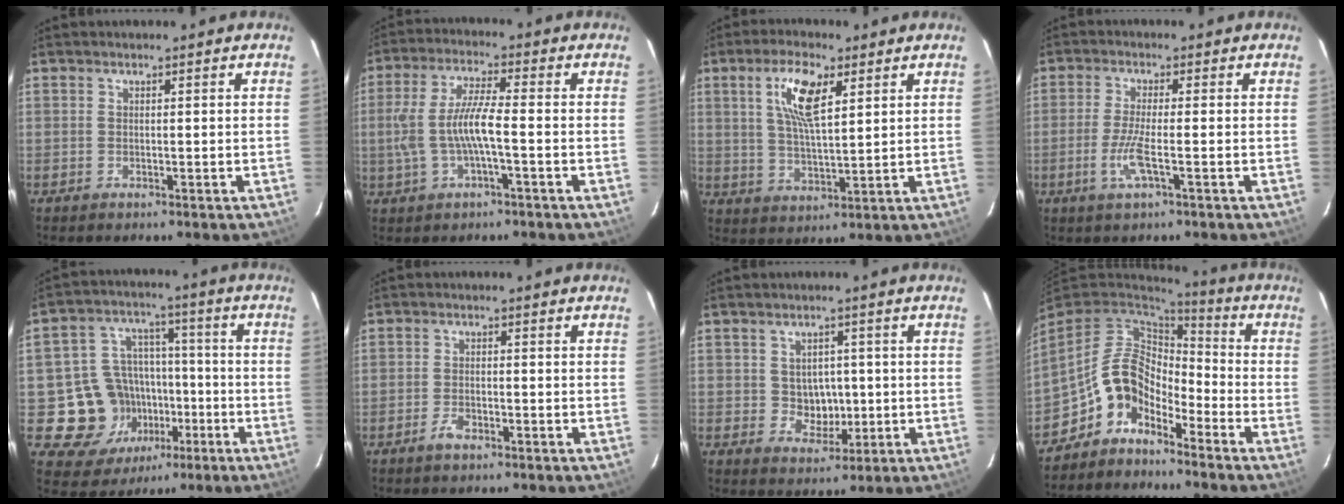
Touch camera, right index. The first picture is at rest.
{"total": 8.8, "force": [-1.6, 1.6, 8.5], "torque": [-0.180, 0.004, -0.025]}
{"total": 9.0, "force": [3.8, 3.0, 7.6], "torque": [-0.147, 0.008, 0.073]}
{"total": 4.6, "force": [-1.8, -0.1, 4.3], "torque": [-0.095, -0.006, -0.038]}
{"total": 13.9, "force": [-4.4, 12.5, 4.1], "torque": [-0.094, 0.045, -0.043]}
{"total": 2.4, "force": [-1.7, 0.9, 1.4], "torque": [-0.036, 0.001, -0.035]}
{"total": 4.6, "force": [0.1, 4.3, 1.7], "torque": [-0.032, 0.007, 0.014]}
{"total": 9.4, "force": [-6.1, 5.8, 4.3], "torque": [-0.092, 0.036, -0.124]}